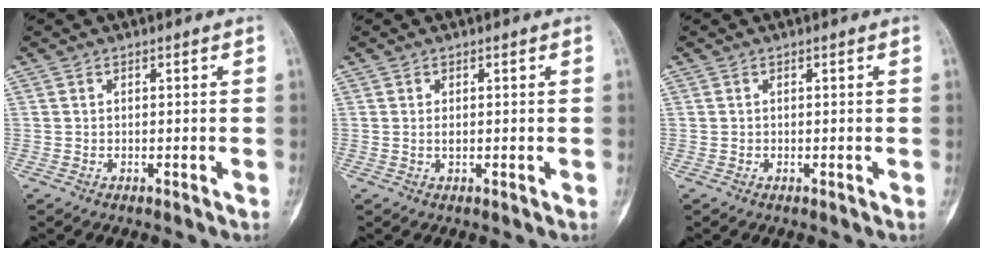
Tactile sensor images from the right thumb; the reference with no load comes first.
{"total": 0.7, "force": [0.1, 0.4, 0.6], "torque": [-0.009, 0.000, 0.002]}
{"total": 0.0}